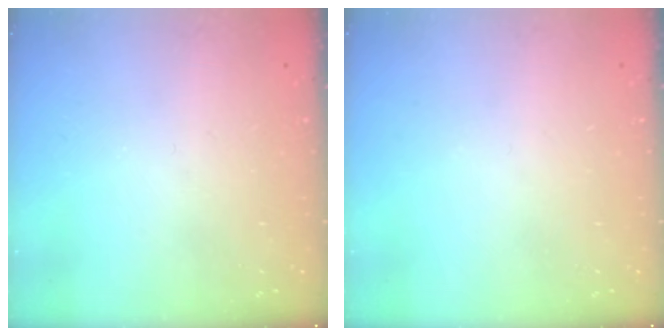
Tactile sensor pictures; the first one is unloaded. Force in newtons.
{"total": 0.0}